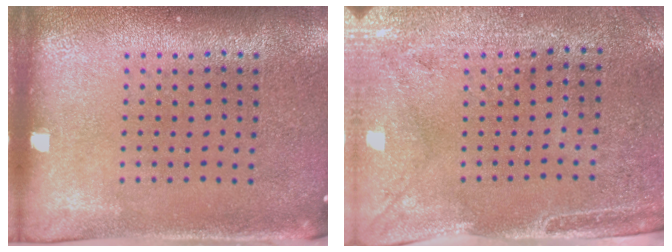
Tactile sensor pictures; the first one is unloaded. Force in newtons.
{"total": 2.9, "press": 2.4, "slide": 1.5}